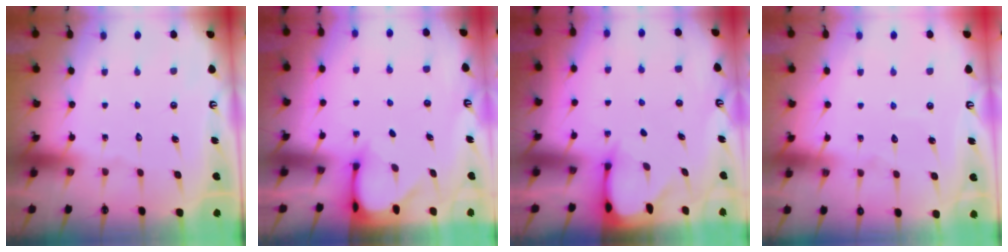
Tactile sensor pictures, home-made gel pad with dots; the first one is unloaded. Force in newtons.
{"total": 2.9, "press": 2.9, "slide": 0.3}
{"total": 2.6, "press": 2.6, "slide": 0.3}
{"total": 4.3, "press": 4.3, "slide": 0.3}